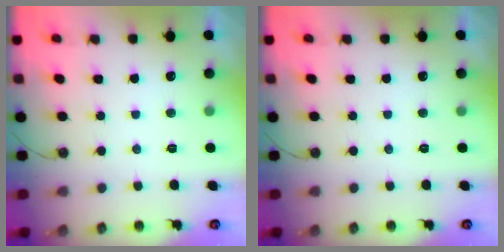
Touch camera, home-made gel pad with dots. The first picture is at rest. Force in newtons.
{"total": 0.0}